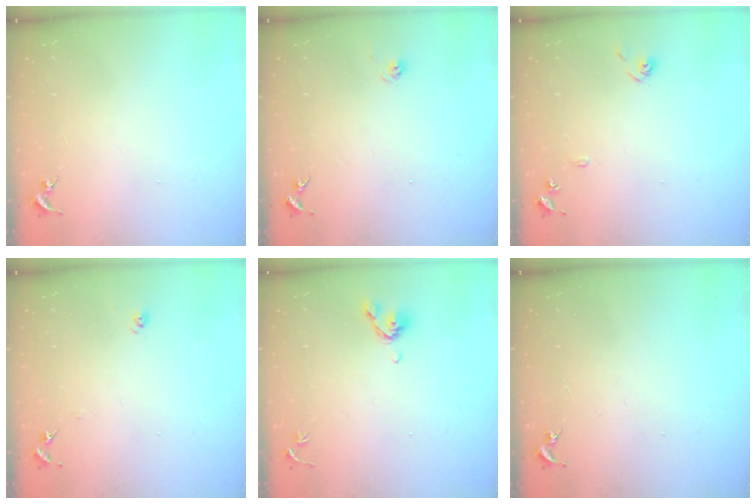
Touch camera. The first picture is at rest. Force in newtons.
{"total": 5.8, "press": 5.8, "slide": 0.5}
{"total": 7.2, "press": 7.2, "slide": 0.7}
{"total": 5.9, "press": 5.9, "slide": 0.5}
{"total": 6.5, "press": 6.4, "slide": 1.3}
{"total": 0.0}